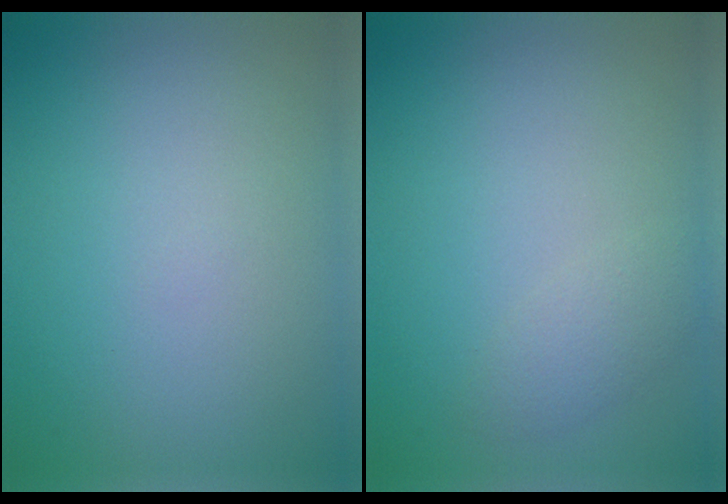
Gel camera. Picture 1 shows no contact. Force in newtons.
{"total": 1.5, "press": 1.5, "slide": 0.1}